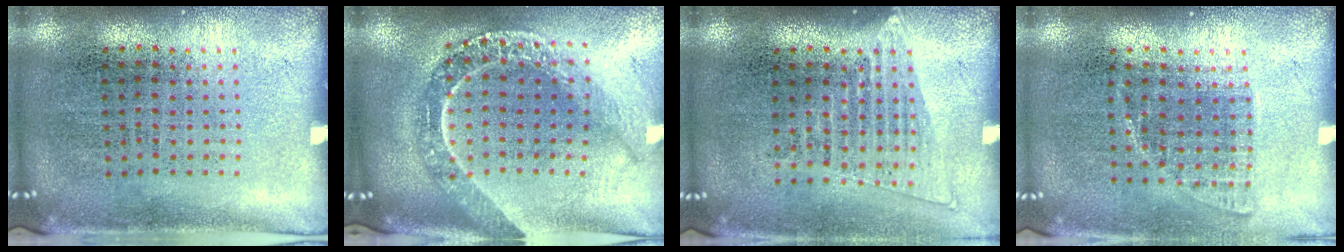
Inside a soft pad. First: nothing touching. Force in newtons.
{"total": 2.4, "press": 2.0, "slide": 1.3}
{"total": 1.4, "press": 1.2, "slide": 0.7}
{"total": 1.0, "press": 0.9, "slide": 0.5}